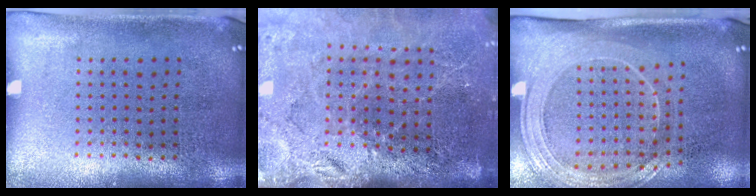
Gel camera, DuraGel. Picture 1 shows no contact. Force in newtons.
{"total": 4.0, "press": 3.3, "slide": 2.3}
{"total": 2.2, "press": 1.8, "slide": 1.1}